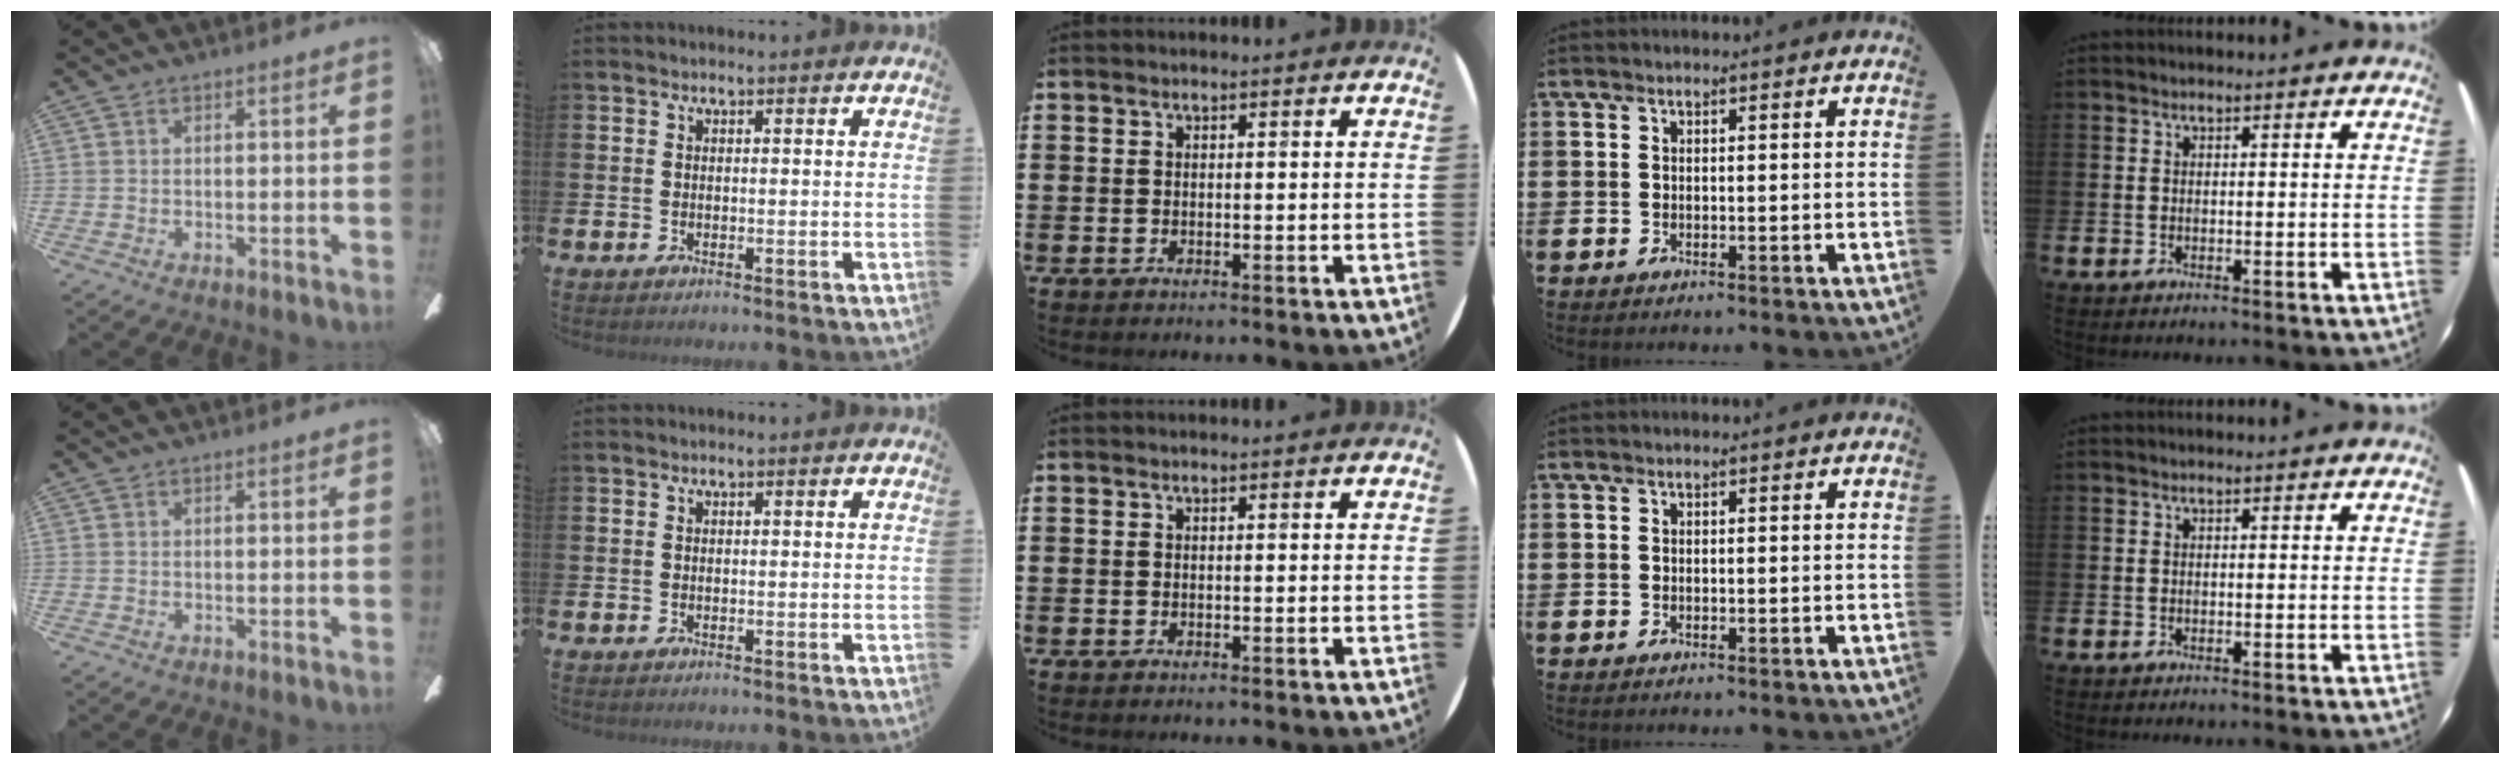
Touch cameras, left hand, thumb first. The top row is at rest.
{}